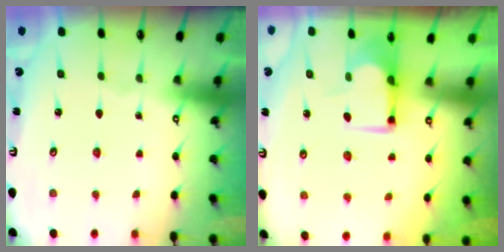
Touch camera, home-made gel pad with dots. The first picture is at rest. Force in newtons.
{"total": 1.8, "press": 1.6, "slide": 0.8}